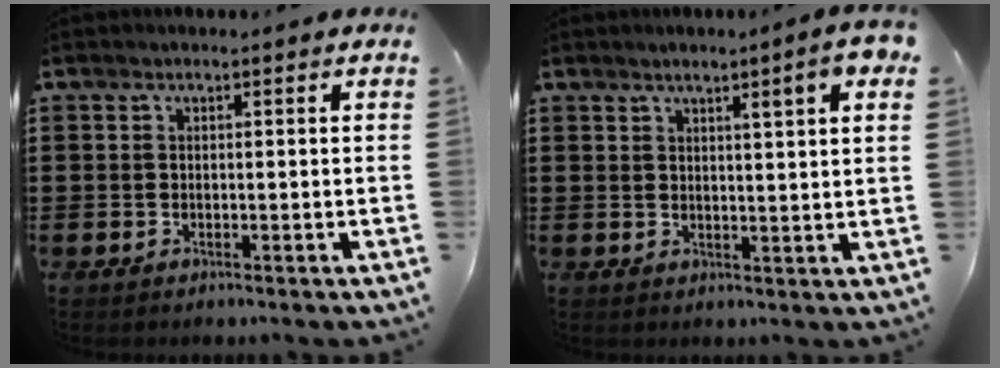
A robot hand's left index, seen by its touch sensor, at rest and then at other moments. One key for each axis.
{"total": 4.4, "fx": 3.7, "fy": -0.5, "fz": 2.4, "tx": -0.048, "ty": -0.013, "tz": 0.062}